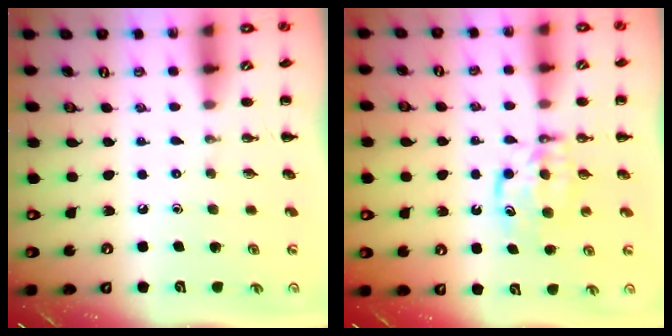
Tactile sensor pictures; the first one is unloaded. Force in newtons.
{"total": 7.0, "press": 6.9, "slide": 1.0}